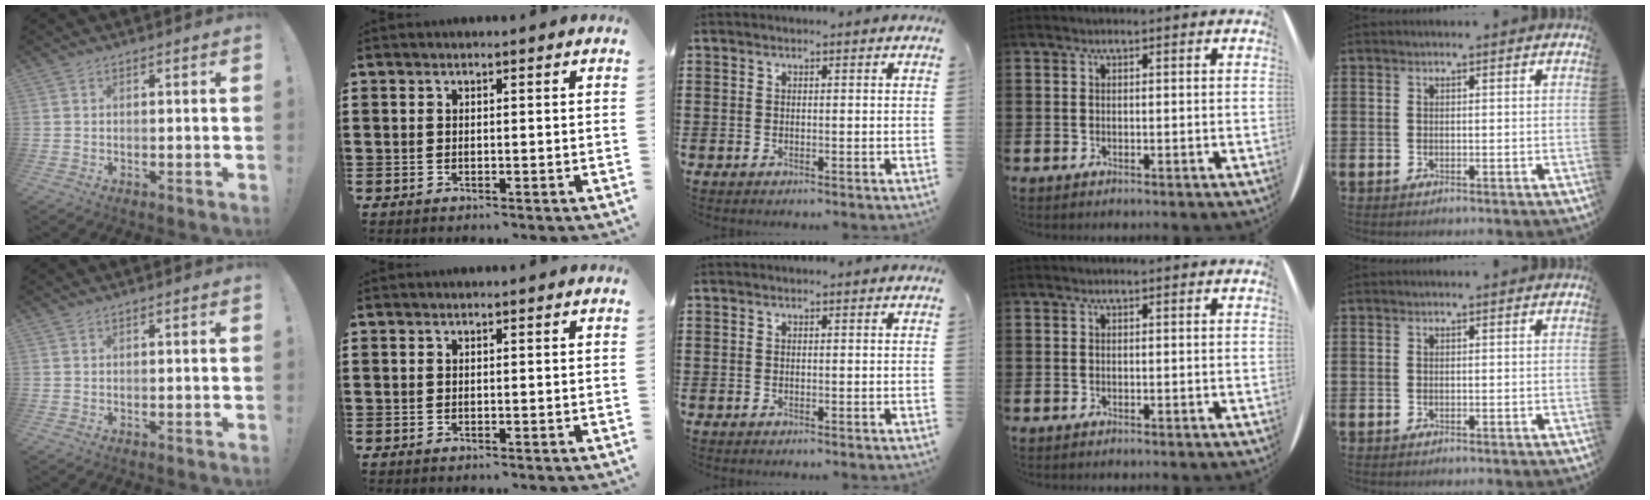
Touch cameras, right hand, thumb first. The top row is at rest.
{}